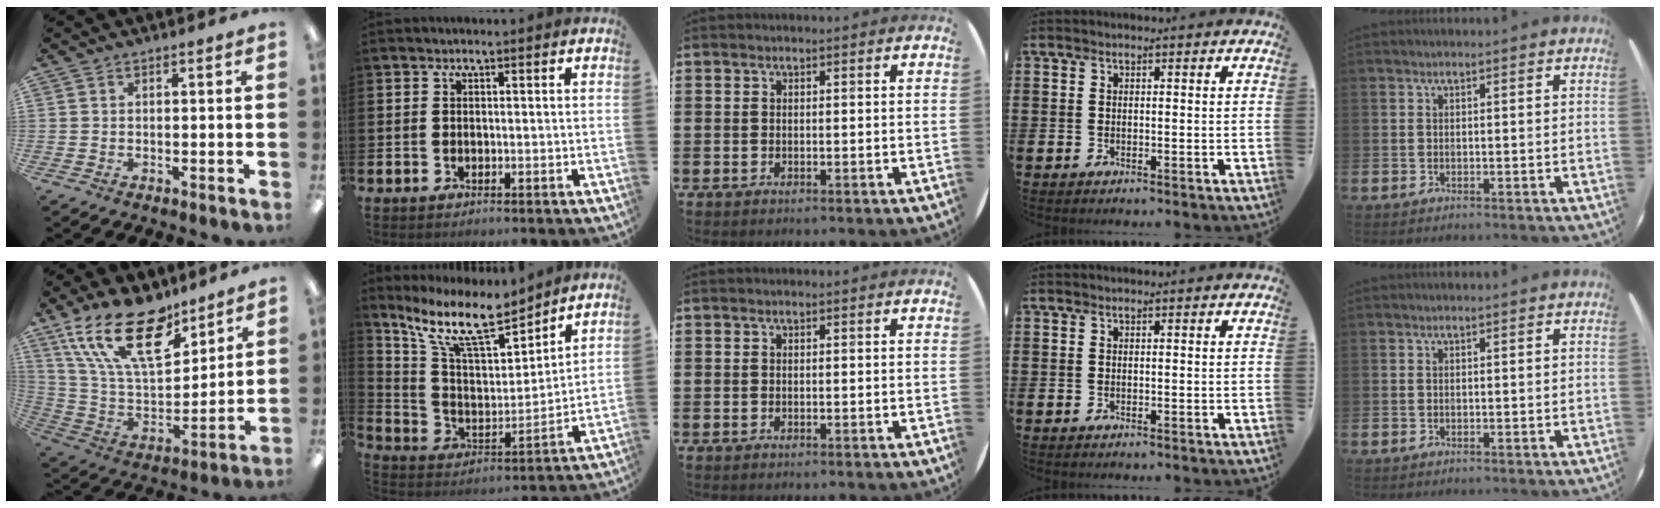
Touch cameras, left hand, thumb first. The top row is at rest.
{"thumb": {"total": 22.6, "force": [14.2, 9.9, 14.5], "torque": [-0.284, -0.080, 0.251]}, "index": {"total": 12.0, "force": [10.1, 3.1, 5.7], "torque": [-0.137, -0.056, 0.178]}}